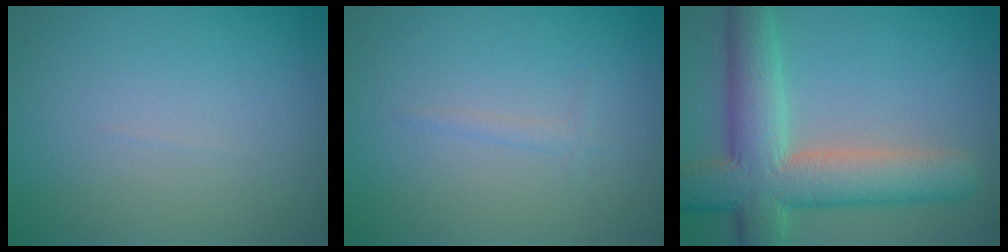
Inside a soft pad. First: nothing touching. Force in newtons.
{"total": 1.0, "press": 1.0, "slide": 0.1}
{"total": 9.3, "press": 9.3, "slide": 0.6}